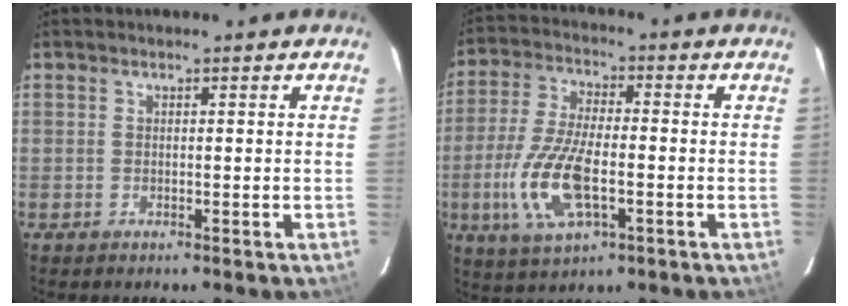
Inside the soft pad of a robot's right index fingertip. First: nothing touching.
{"total": 13.6, "force": [-3.8, 5.5, 11.9], "torque": [-0.257, -0.007, -0.071]}